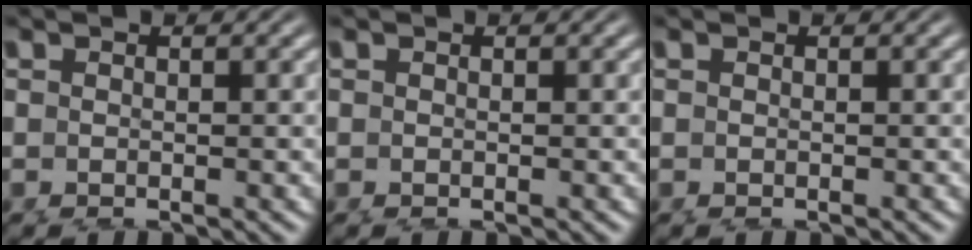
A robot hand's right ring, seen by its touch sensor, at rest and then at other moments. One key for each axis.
{"total": 0.0}
{"total": 0.0}